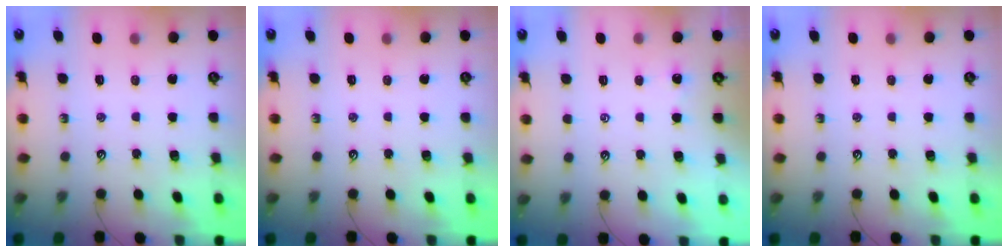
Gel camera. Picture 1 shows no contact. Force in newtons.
{"total": 0.0}
{"total": 2.4, "press": 2.4, "slide": 0.1}
{"total": 0.0}